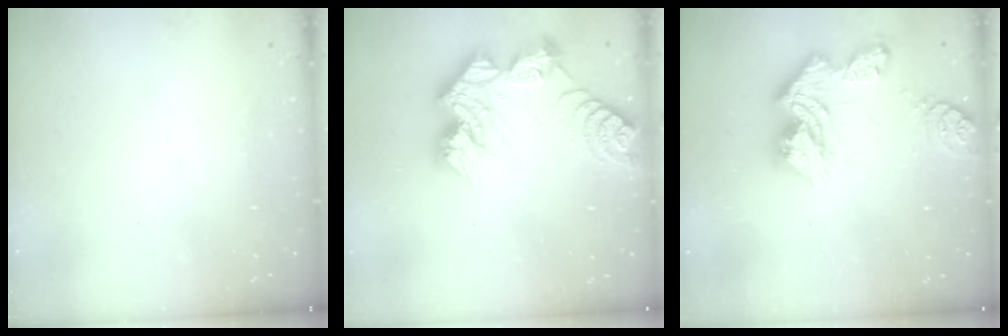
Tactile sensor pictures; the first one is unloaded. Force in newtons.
{"total": 15.9, "press": 15.8, "slide": 1.3}
{"total": 13.2, "press": 13.2, "slide": 1.2}